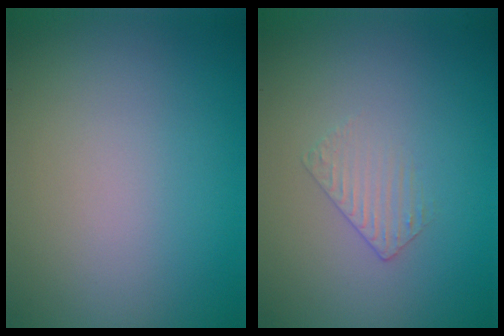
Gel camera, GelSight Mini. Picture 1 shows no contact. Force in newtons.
{"total": 1.0, "press": 0.3, "slide": 1.0}